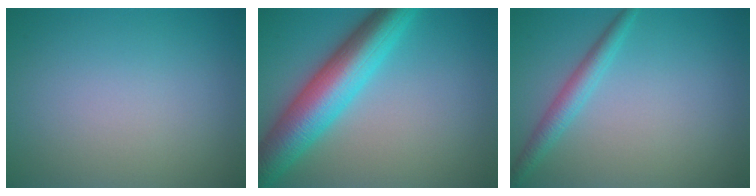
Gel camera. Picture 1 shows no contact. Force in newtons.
{"total": 8.6, "press": 8.6, "slide": 0.1}
{"total": 2.3, "press": 2.3, "slide": 0.1}